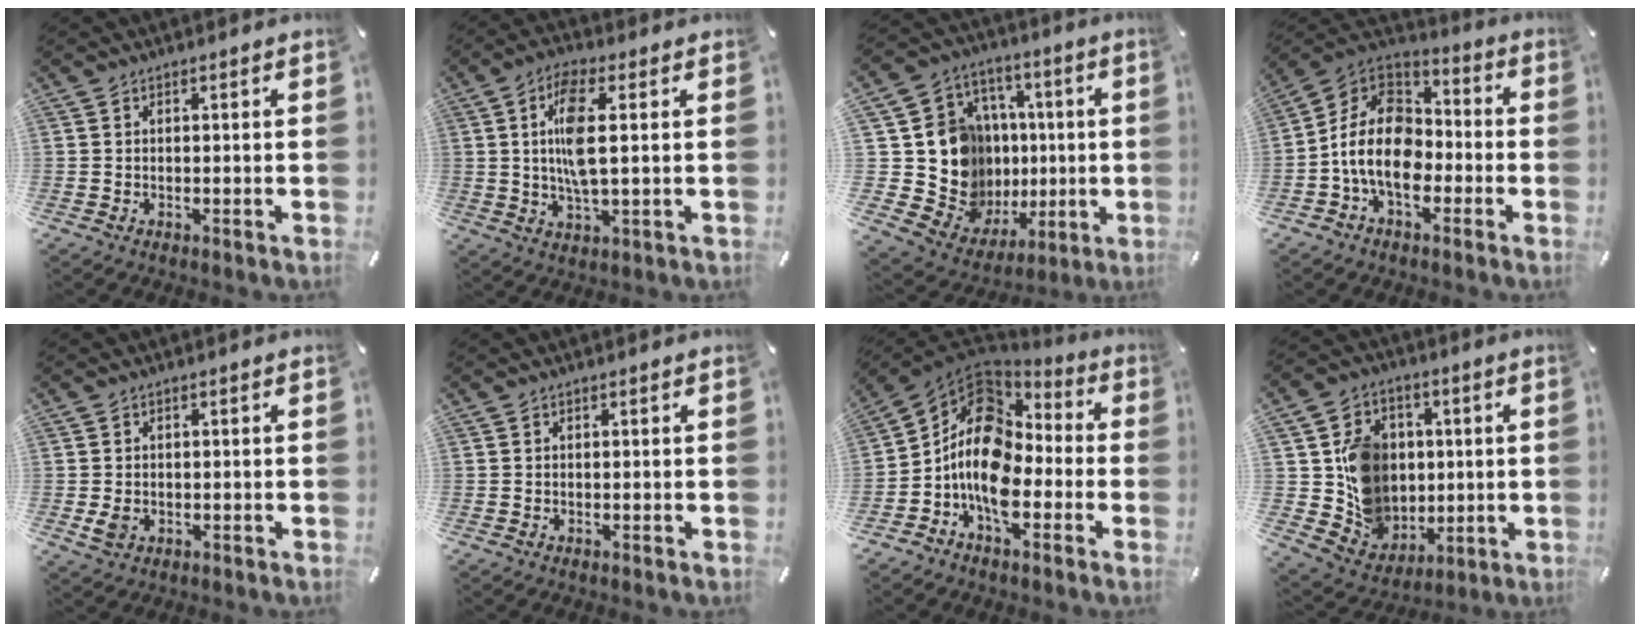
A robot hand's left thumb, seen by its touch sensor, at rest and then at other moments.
{"total": 9.9, "force": [1.4, 3.1, 9.3], "torque": [-0.205, -0.005, 0.016]}
{"total": 18.7, "force": [1.2, 16.9, 7.8], "torque": [-0.151, -0.034, 0.057]}
{"total": 14.1, "force": [-5.1, 10.1, 8.5], "torque": [-0.181, 0.025, -0.099]}
{"total": 2.8, "force": [-0.4, 2.2, 1.7], "torque": [-0.044, -0.002, -0.010]}
{"total": 0.0}
{"total": 14.0, "force": [-3.8, 9.9, 9.1], "torque": [-0.189, 0.014, -0.073]}
{"total": 13.2, "force": [1.2, 12.5, 4.0], "torque": [-0.071, -0.003, 0.040]}